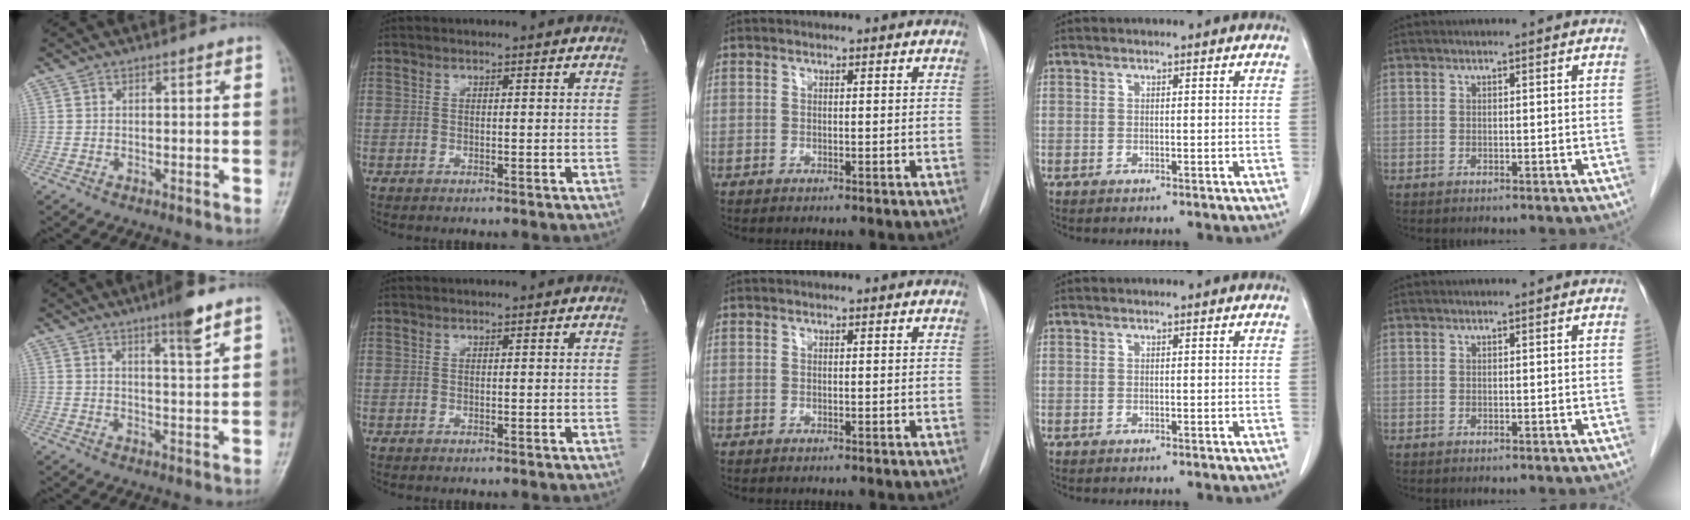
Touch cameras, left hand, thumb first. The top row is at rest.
{"thumb": {"total": 6.0, "force": [4.0, 0.5, 4.5], "torque": [-0.066, -0.025, 0.061]}}